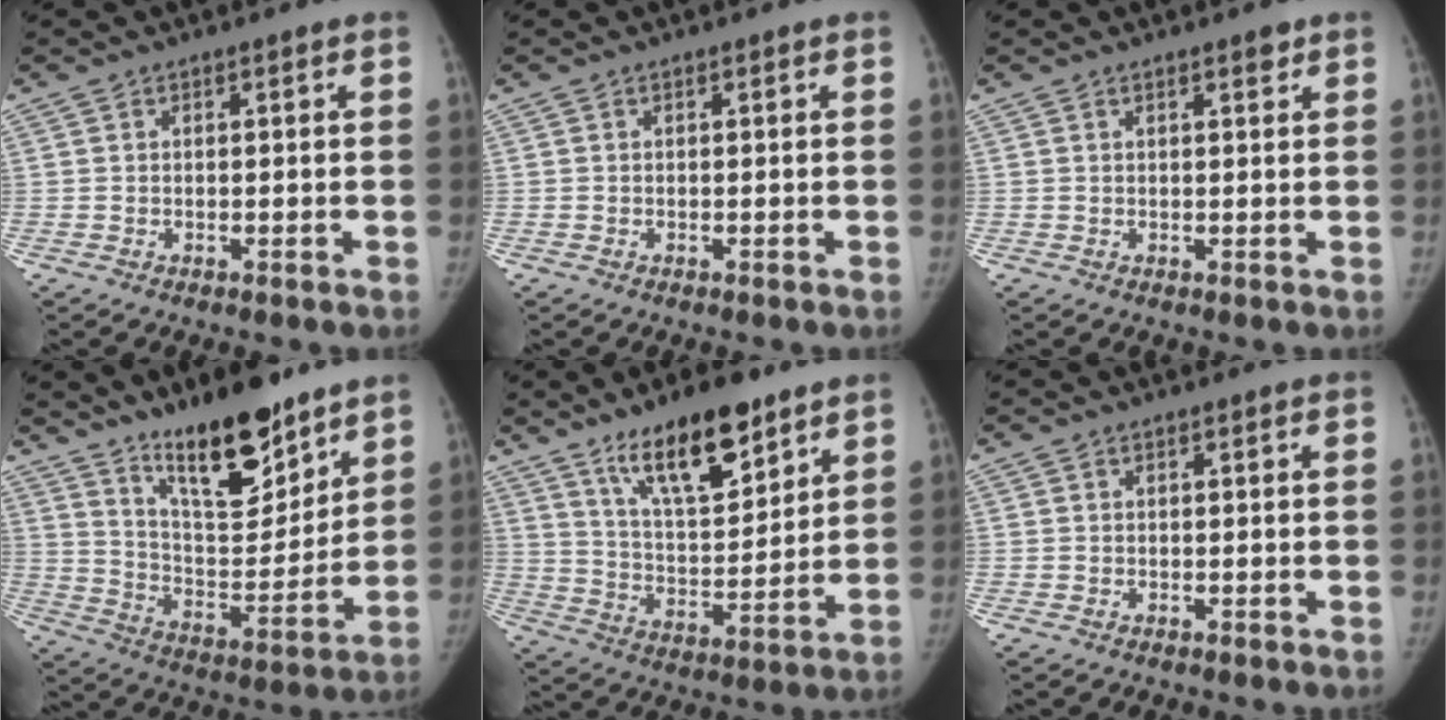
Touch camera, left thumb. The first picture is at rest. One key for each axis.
{"total": 0.0}
{"total": 1.4, "fx": 1.0, "fy": 0.4, "fz": 1.0, "tx": -0.011, "ty": -0.005, "tz": 0.014}
{"total": 17.9, "fx": 13.1, "fy": 5.8, "fz": 10.7, "tx": -0.121, "ty": -0.095, "tz": 0.223}
{"total": 16.1, "fx": 10.7, "fy": 5.6, "fz": 10.6, "tx": -0.143, "ty": -0.060, "tz": 0.189}
{"total": 0.0}